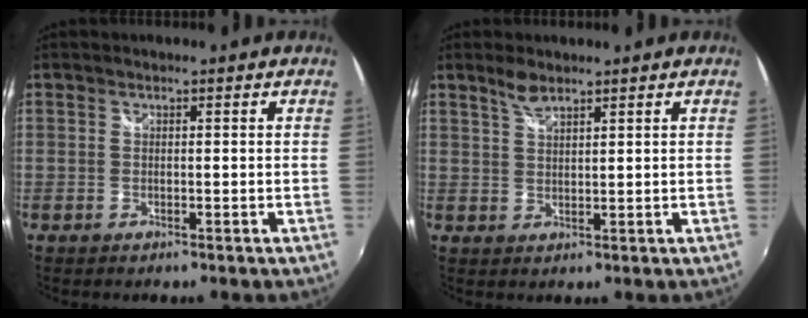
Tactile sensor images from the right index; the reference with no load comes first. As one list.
[{"total": 3.0, "force": [2.3, 0.7, 1.7], "torque": [-0.032, 0.003, 0.045]}]